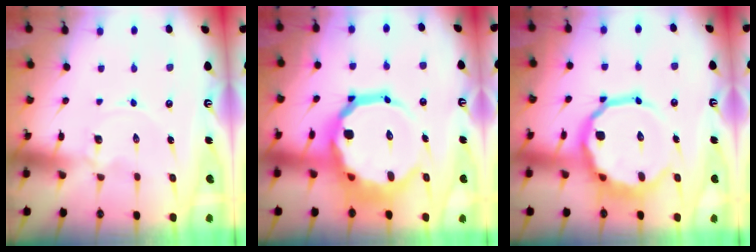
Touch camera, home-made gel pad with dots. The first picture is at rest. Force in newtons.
{"total": 20.3, "press": 19.8, "slide": 4.7}
{"total": 16.5, "press": 16.1, "slide": 3.3}